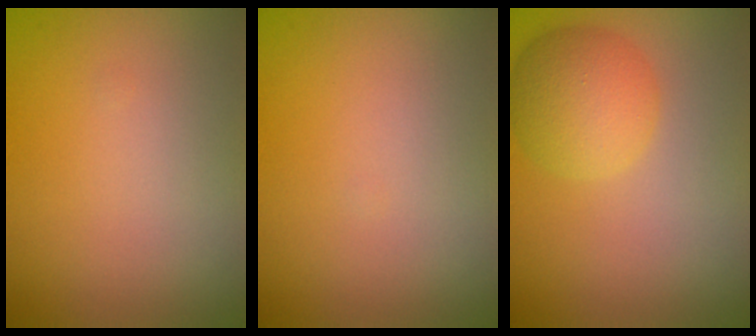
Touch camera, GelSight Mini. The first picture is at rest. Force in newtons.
{"total": 0.0}
{"total": 4.5, "press": 4.5, "slide": 0.2}